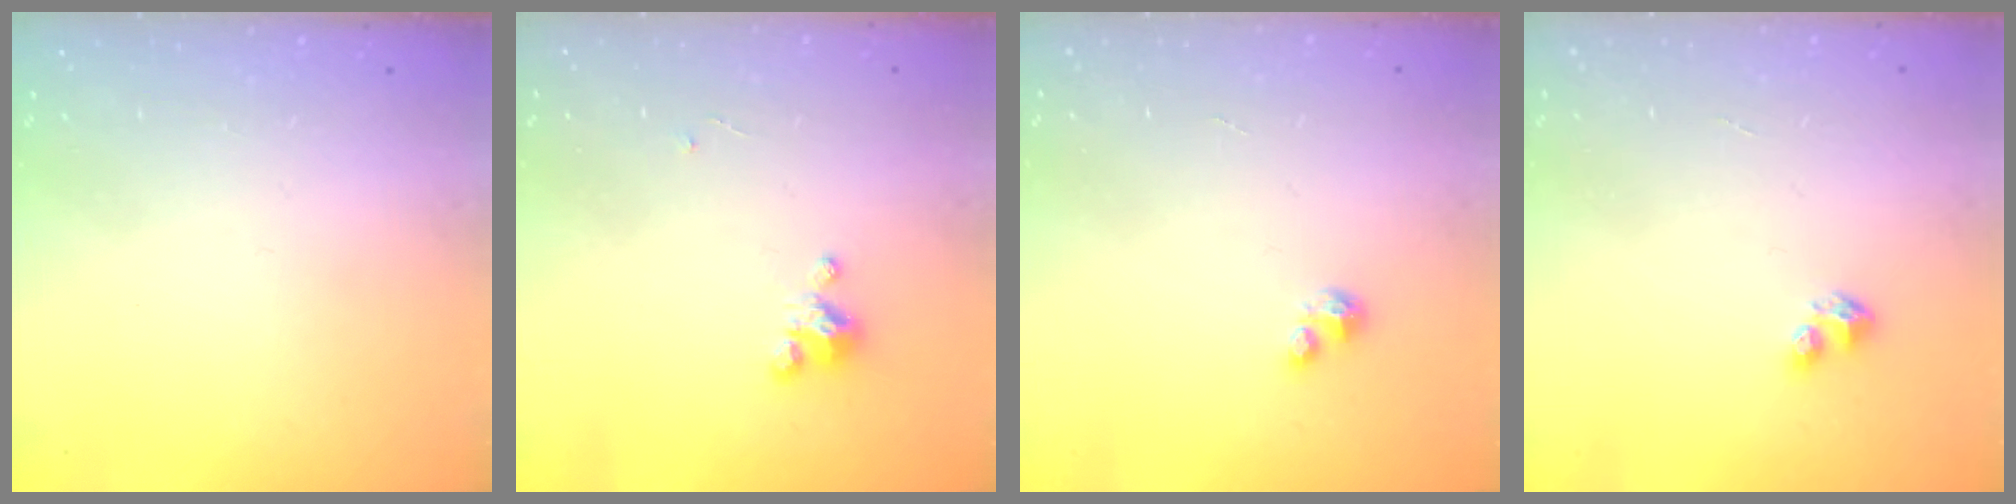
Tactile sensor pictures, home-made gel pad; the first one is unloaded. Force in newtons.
{"total": 2.7, "press": 2.7, "slide": 0.3}
{"total": 1.7, "press": 1.7, "slide": 0.4}
{"total": 3.0, "press": 2.9, "slide": 0.3}